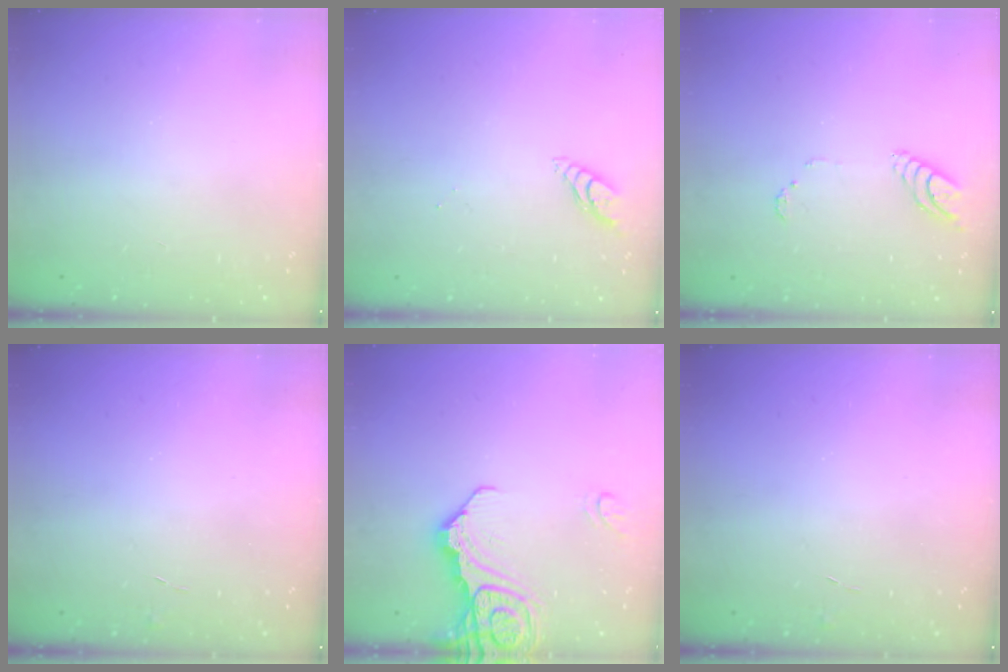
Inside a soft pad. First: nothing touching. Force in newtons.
{"total": 5.0, "press": 5.0, "slide": 0.4}
{"total": 6.5, "press": 6.5, "slide": 0.4}
{"total": 2.9, "press": 2.9, "slide": 0.3}
{"total": 15.8, "press": 15.7, "slide": 2.0}
{"total": 2.9, "press": 2.9, "slide": 0.3}